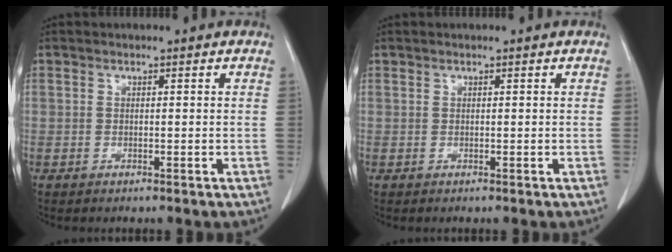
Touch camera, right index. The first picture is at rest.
{"total": 0.0}